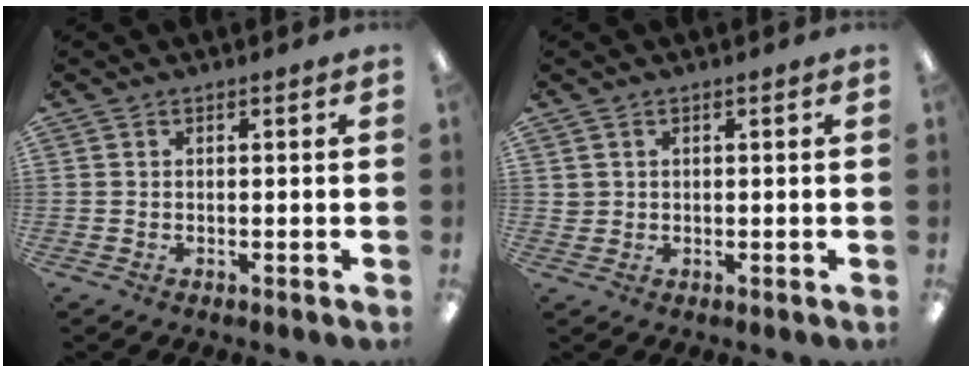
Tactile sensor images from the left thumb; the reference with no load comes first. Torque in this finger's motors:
{"motor_torque": [-0.31, -0.17, 0.16, -0.18, 0.00]}